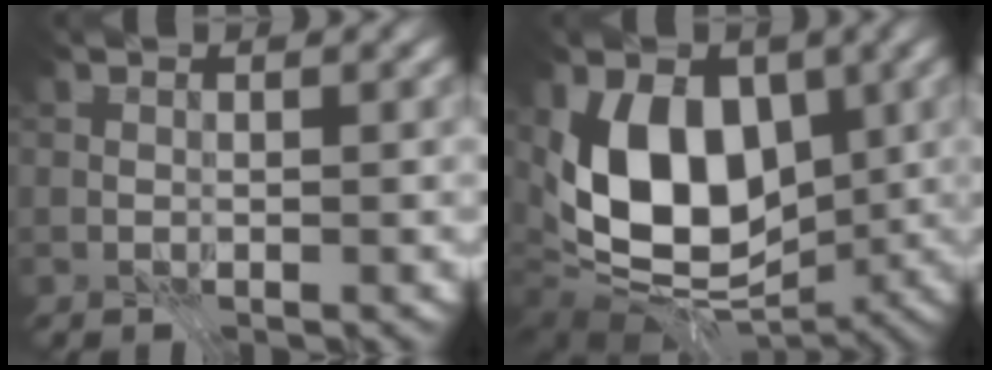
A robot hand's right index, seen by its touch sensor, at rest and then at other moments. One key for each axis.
{"total": 12.8, "fx": 0.6, "fy": 8.4, "fz": 9.7, "tx": -0.157, "ty": -0.020, "tz": 0.004}